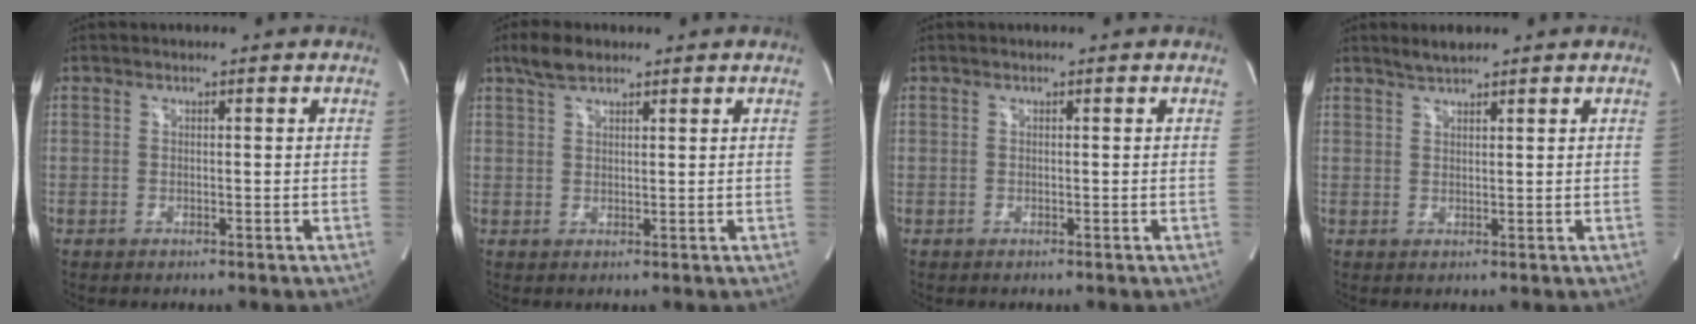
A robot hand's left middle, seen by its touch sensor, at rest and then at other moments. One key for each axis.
{"total": 3.8, "fx": 2.9, "fy": 1.5, "fz": 2.0, "tx": -0.051, "ty": 0.011, "tz": 0.056}
{"total": 0.0}
{"total": 2.4, "fx": 2.2, "fy": 0.3, "fz": 1.0, "tx": -0.025, "ty": 0.006, "tz": 0.042}